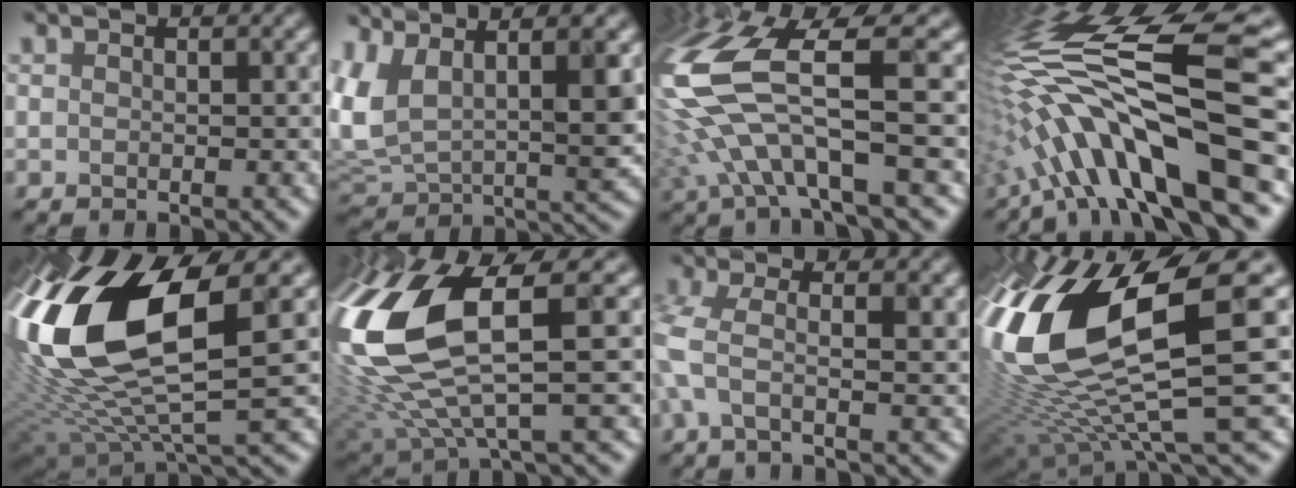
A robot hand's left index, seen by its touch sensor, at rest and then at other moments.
{"total": 9.3, "force": [3.2, 4.0, 7.7], "torque": [-0.180, -0.006, 0.066]}
{"total": 11.5, "force": [-0.6, 3.5, 10.9], "torque": [-0.238, -0.002, -0.014]}
{"total": 15.3, "force": [-3.5, 3.7, 14.4], "torque": [-0.267, 0.027, -0.058]}
{"total": 16.8, "force": [3.3, 7.7, 14.6], "torque": [-0.323, 0.001, 0.053]}
{"total": 13.7, "force": [2.4, 5.3, 12.5], "torque": [-0.303, -0.018, 0.056]}
{"total": 3.7, "force": [-0.3, 1.1, 3.6], "torque": [-0.077, -0.005, -0.017]}
{"total": 17.6, "force": [3.2, 6.2, 16.2], "torque": [-0.329, -0.016, 0.069]}